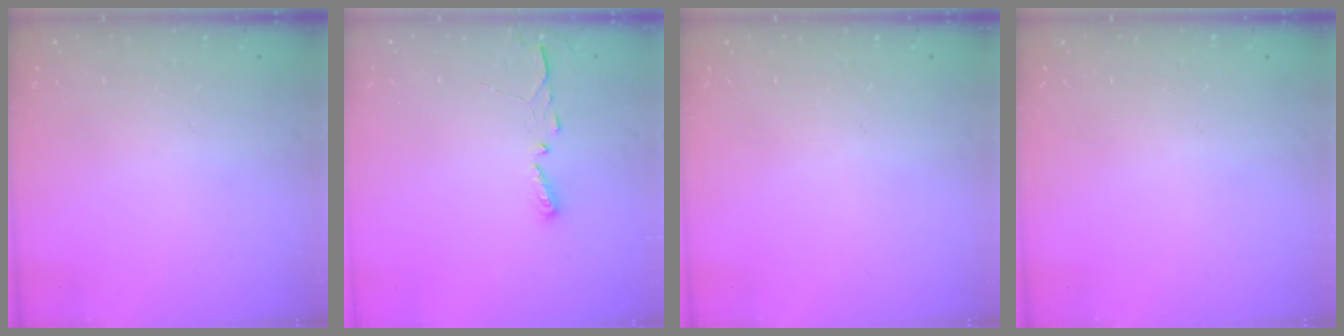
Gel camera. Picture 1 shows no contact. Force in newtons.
{"total": 2.9, "press": 2.9, "slide": 0.4}
{"total": 0.0}
{"total": 0.0}